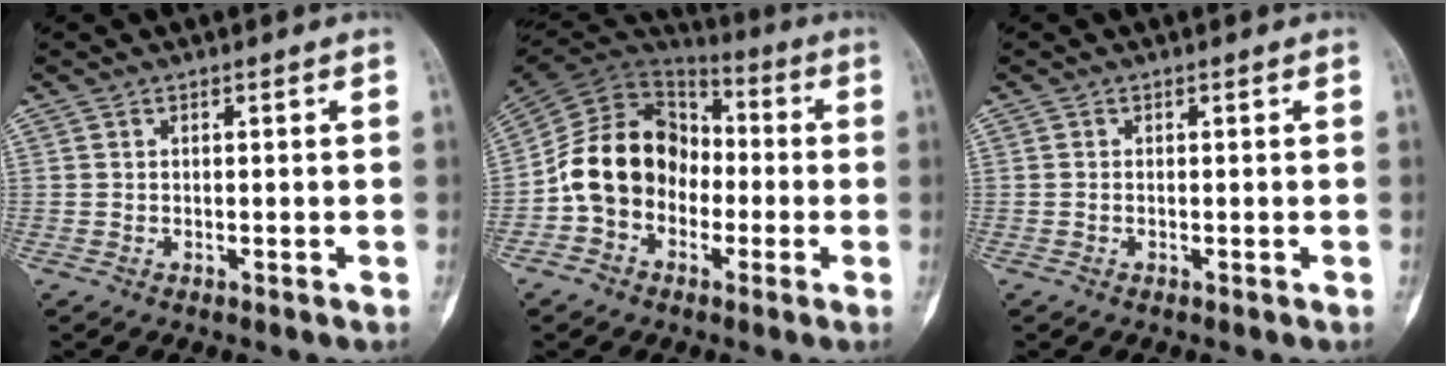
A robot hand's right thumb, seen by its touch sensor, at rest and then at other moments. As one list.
[{"total": 15.8, "force": [-2.9, 12.8, 8.8], "torque": [-0.132, 0.054, -0.061]}, {"total": 0.0}]